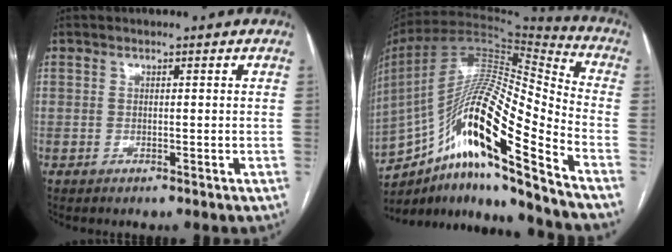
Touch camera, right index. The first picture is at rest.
{"total": 22.0, "force": [-13.4, 1.5, 17.3], "torque": [-0.323, 0.008, -0.242]}